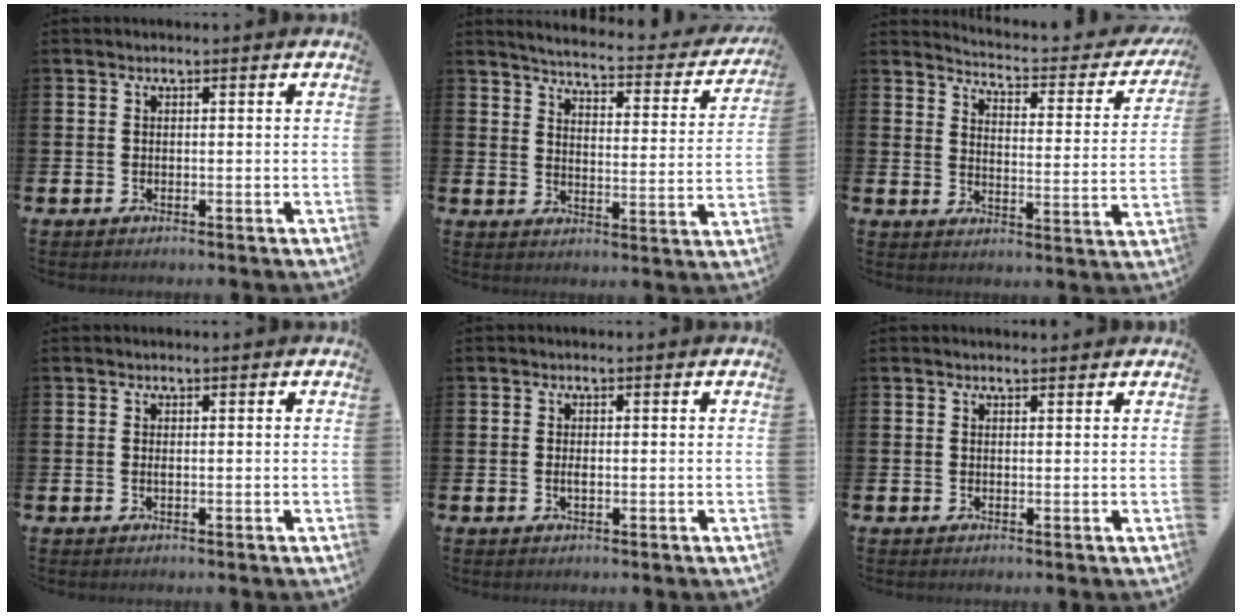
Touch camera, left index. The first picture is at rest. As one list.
[{"total": 4.1, "force": [3.9, 0.4, 1.2], "torque": [-0.043, -0.037, 0.058]}, {"total": 3.7, "force": [3.4, 0.8, 1.2], "torque": [-0.043, -0.034, 0.049]}, {"total": 0.0}, {"total": 0.9, "force": [-0.1, 0.3, 0.8], "torque": [-0.016, 0.001, -0.003]}, {"total": 0.8, "force": [0.8, 0.2, 0.1], "torque": [0.006, -0.001, 0.013]}]